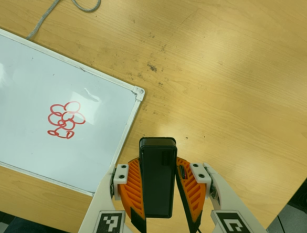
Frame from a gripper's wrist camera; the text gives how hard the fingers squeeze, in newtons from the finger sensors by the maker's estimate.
{"total": 8.9, "left": 6.8, "right": 10.9}